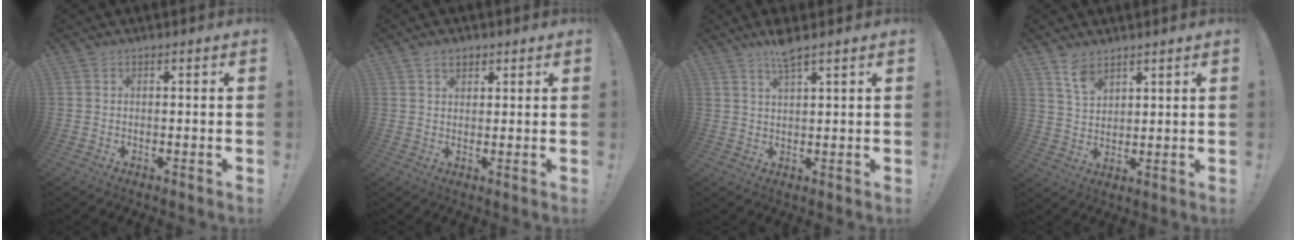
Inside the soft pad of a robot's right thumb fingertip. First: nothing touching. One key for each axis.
{"total": 3.4, "fx": 2.0, "fy": 2.1, "fz": 1.7, "tx": -0.023, "ty": -0.004, "tz": 0.035}
{"total": 5.8, "fx": 4.6, "fy": 0.7, "fz": 3.5, "tx": -0.060, "ty": -0.018, "tz": 0.077}
{"total": 6.7, "fx": 5.0, "fy": 3.7, "fz": 2.5, "tx": -0.043, "ty": -0.029, "tz": 0.094}